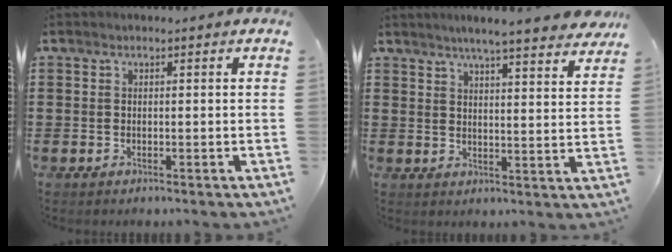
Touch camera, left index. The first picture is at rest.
{"total": 5.3, "force": [4.8, -0.4, 2.2], "torque": [-0.059, -0.018, 0.083]}